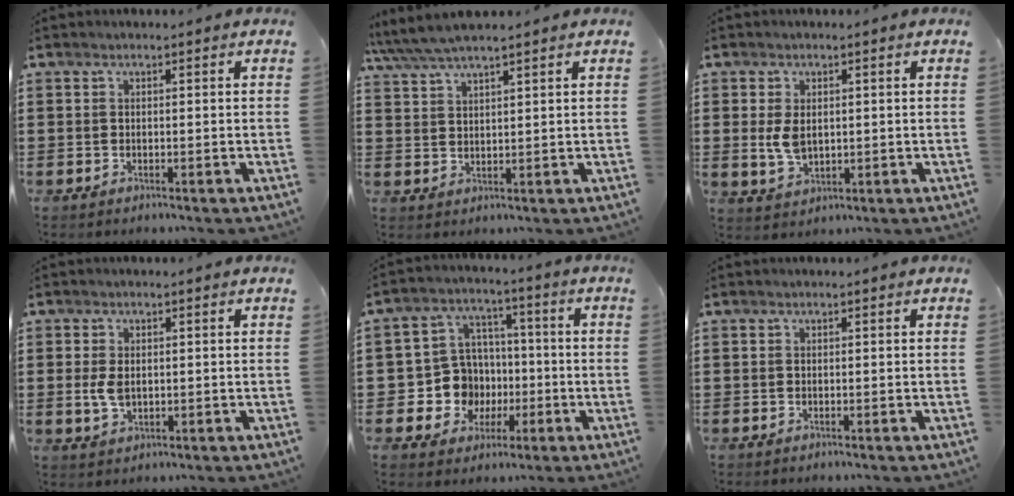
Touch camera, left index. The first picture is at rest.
{"total": 4.2, "force": [3.7, 0.5, 2.0], "torque": [-0.050, -0.006, 0.067]}
{"total": 3.9, "force": [0.3, 2.5, 3.0], "torque": [-0.078, 0.001, 0.001]}
{"total": 3.1, "force": [0.1, 2.0, 2.4], "torque": [-0.064, 0.001, -0.004]}
{"total": 9.1, "force": [-1.0, 8.7, 2.4], "torque": [-0.091, 0.015, -0.008]}
{"total": 0.0}